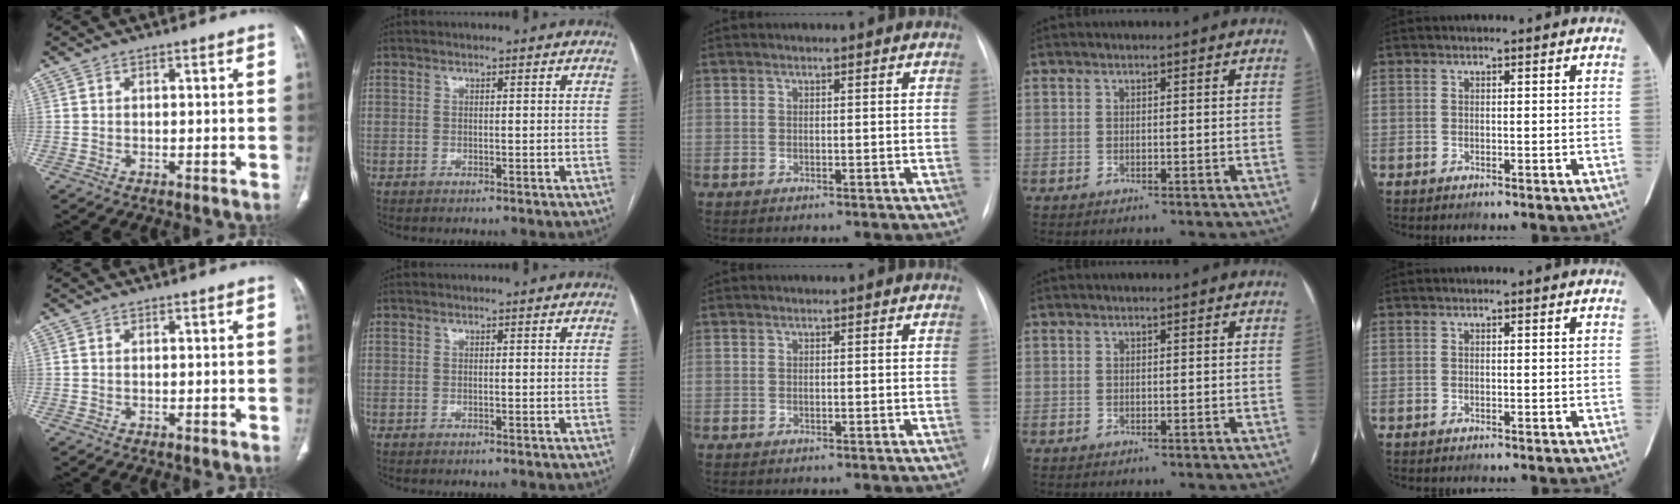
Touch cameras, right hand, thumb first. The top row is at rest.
{}